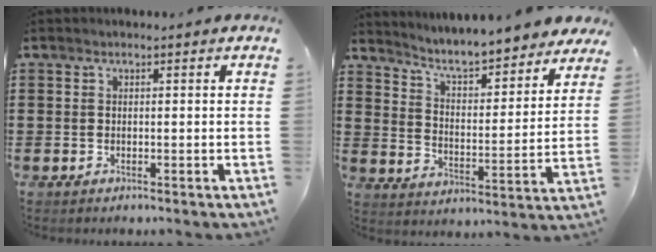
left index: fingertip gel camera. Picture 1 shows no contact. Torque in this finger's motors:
{"motor_torque": [2.14, 0.00, 0.69, 0.08]}